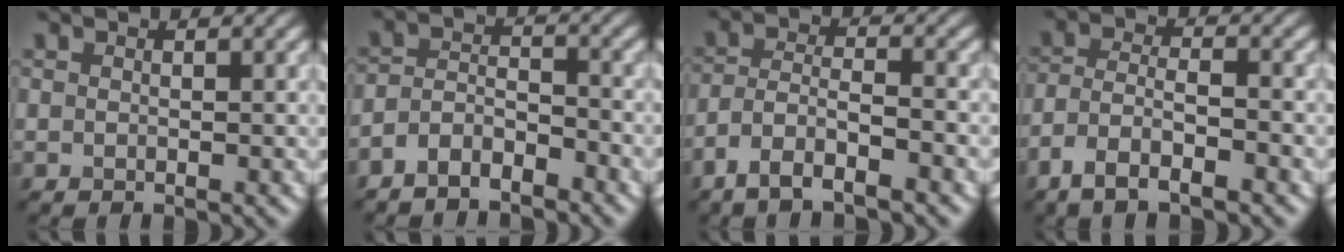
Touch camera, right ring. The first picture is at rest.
{"total": 3.3, "force": [-2.7, 1.1, 1.5], "torque": [-0.031, 0.003, -0.060]}
{"total": 4.4, "force": [-3.2, 1.0, 2.8], "torque": [-0.055, 0.001, -0.066]}
{"total": 4.8, "force": [-3.3, 1.4, 3.2], "torque": [-0.066, 0.000, -0.067]}